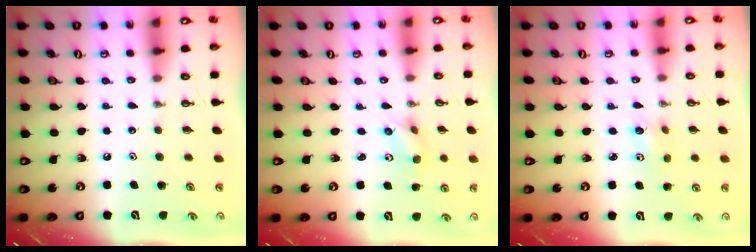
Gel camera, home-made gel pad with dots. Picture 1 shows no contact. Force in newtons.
{"total": 2.1, "press": 1.9, "slide": 0.9}
{"total": 6.9, "press": 4.9, "slide": 4.8}